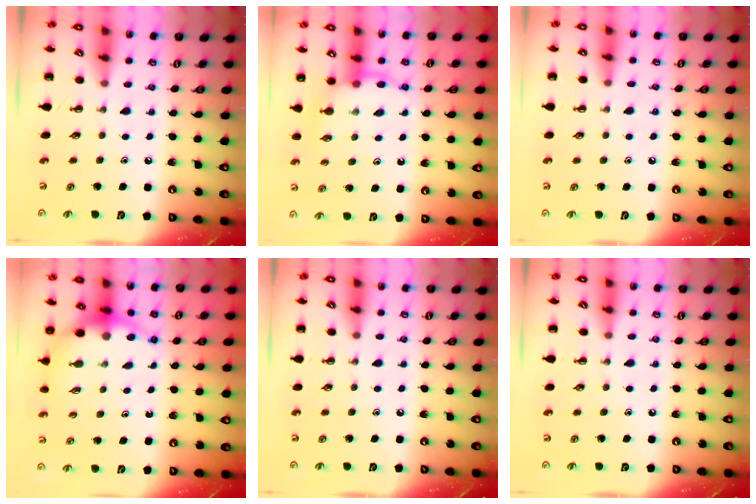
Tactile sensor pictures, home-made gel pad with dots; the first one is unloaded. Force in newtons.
{"total": 8.3, "press": 8.2, "slide": 1.6}
{"total": 6.3, "press": 5.9, "slide": 2.4}
{"total": 7.4, "press": 7.2, "slide": 1.8}
{"total": 0.0}
{"total": 0.0}